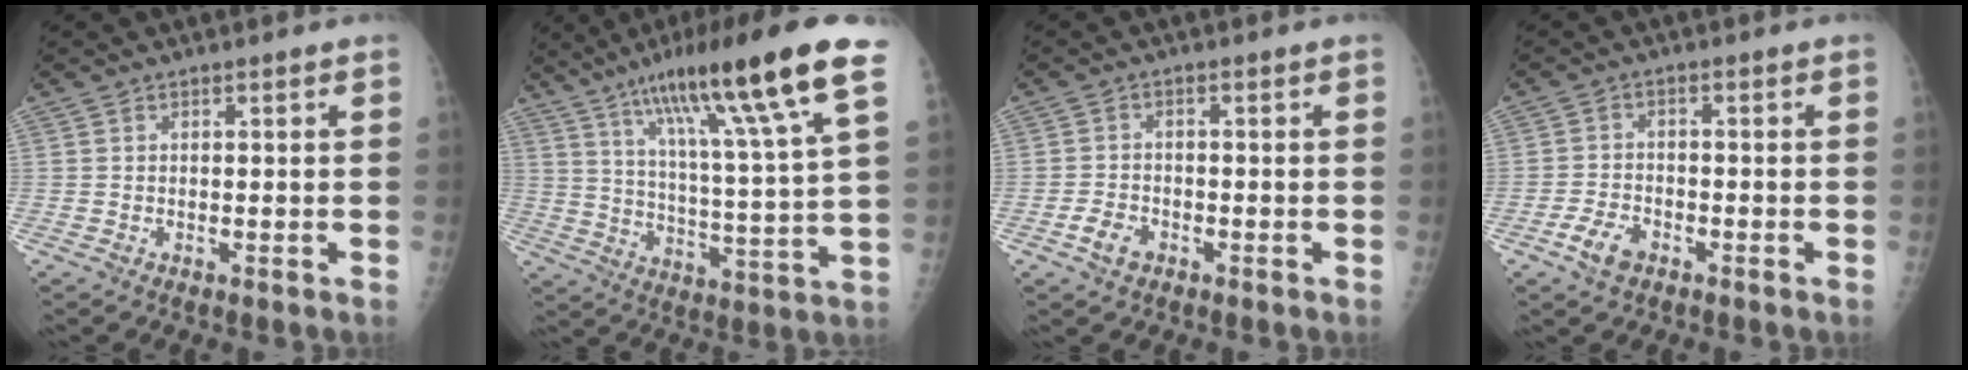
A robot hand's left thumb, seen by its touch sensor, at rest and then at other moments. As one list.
[{"total": 21.9, "force": [12.7, 1.8, 17.8], "torque": [-0.272, -0.033, 0.201]}, {"total": 3.5, "force": [-1.8, 2.3, 1.9], "torque": [-0.032, 0.010, -0.032]}, {"total": 4.5, "force": [-2.6, 2.7, 2.5], "torque": [-0.046, 0.011, -0.047]}]